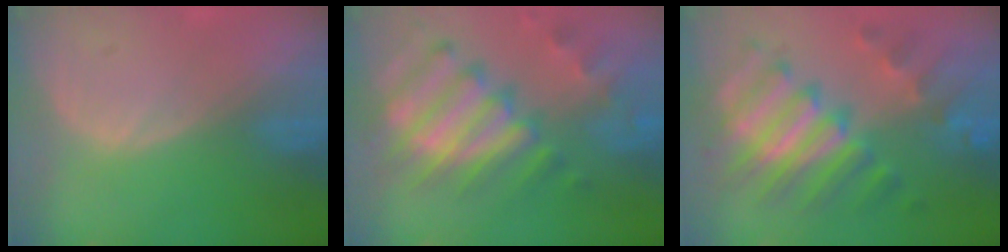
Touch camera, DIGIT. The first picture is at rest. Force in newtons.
{"total": 12.8, "press": 10.6, "slide": 7.1}
{"total": 11.6, "press": 11.6, "slide": 1.2}